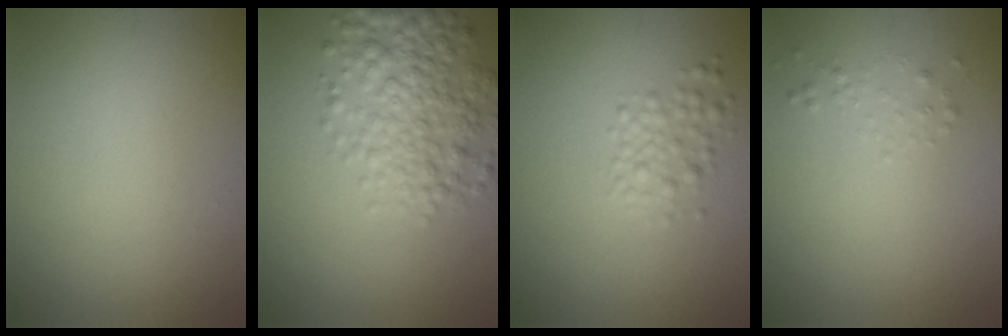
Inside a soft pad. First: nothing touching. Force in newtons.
{"total": 5.5, "press": 5.5, "slide": 0.2}
{"total": 2.0, "press": 2.0, "slide": 0.0}
{"total": 0.7, "press": 0.7, "slide": 0.0}